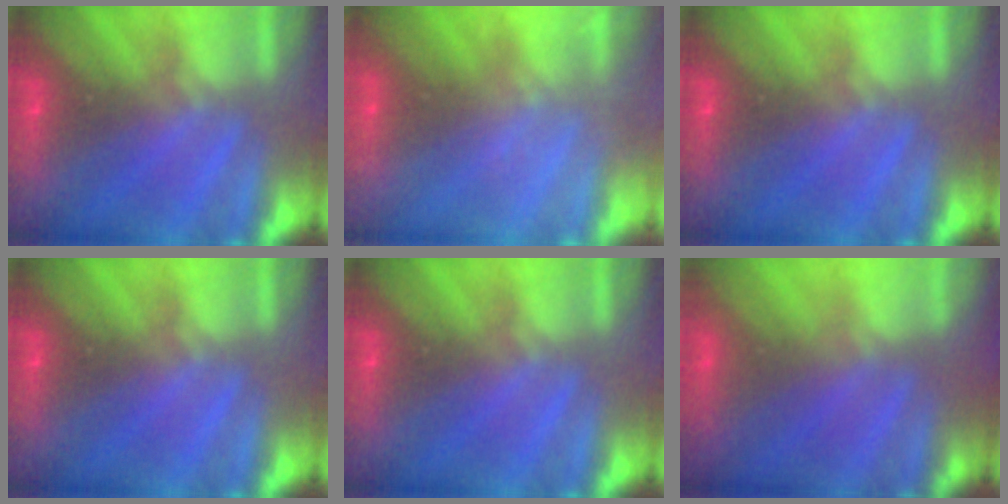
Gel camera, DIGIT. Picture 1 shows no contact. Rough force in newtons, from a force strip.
{"total": 2.2}
{"total": 0.0}
{"total": 0.0}
{"total": 0.0}
{"total": 2.4}